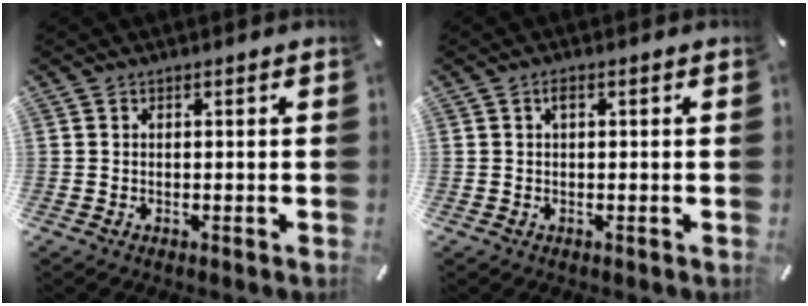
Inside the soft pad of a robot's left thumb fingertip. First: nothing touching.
{"total": 1.2, "force": [0.4, 0.6, 1.0], "torque": [-0.021, 0.006, 0.006]}